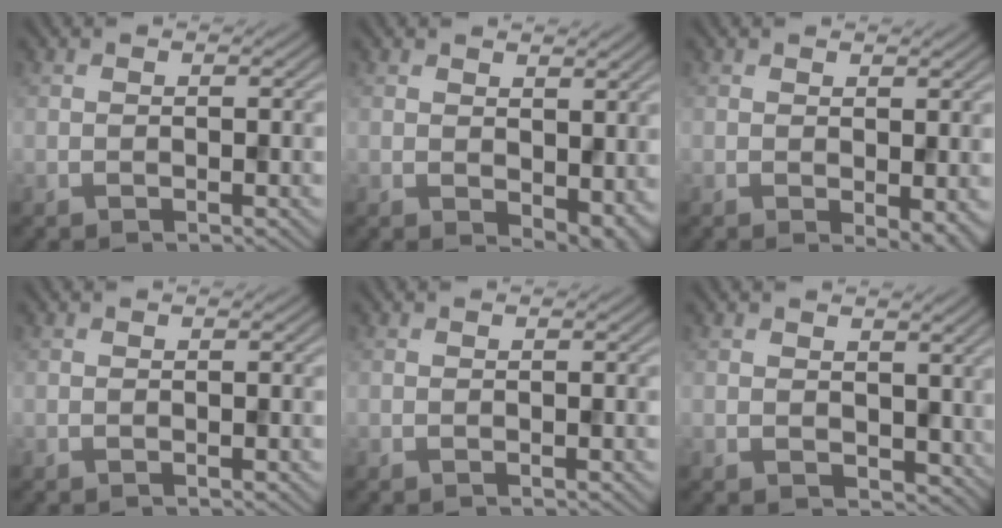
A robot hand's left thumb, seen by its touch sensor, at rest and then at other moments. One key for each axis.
{"total": 5.2, "fx": 0.6, "fy": 3.5, "fz": 3.9, "tx": -0.062, "ty": -0.022, "tz": 0.023}
{"total": 3.3, "fx": -0.5, "fy": 1.7, "fz": 2.8, "tx": -0.037, "ty": -0.009, "tz": -0.003}
{"total": 0.0}
{"total": 0.0}
{"total": 4.2, "fx": 1.0, "fy": 3.1, "fz": 2.6, "tx": -0.057, "ty": -0.013, "tz": 0.020}